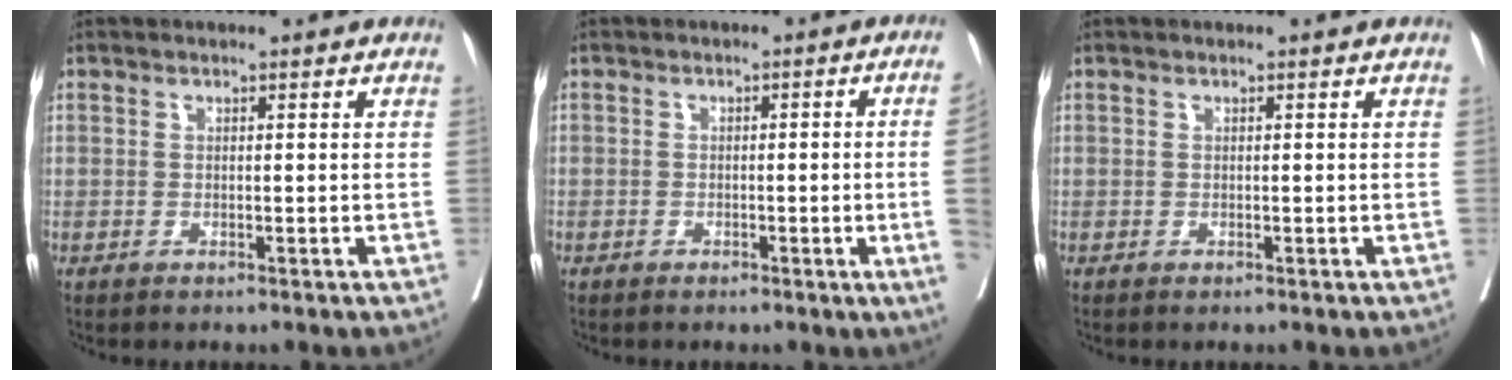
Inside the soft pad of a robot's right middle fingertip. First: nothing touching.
{"total": 5.4, "force": [-1.1, -1.2, 5.2], "torque": [-0.058, -0.004, -0.015]}
{"total": 0.0}